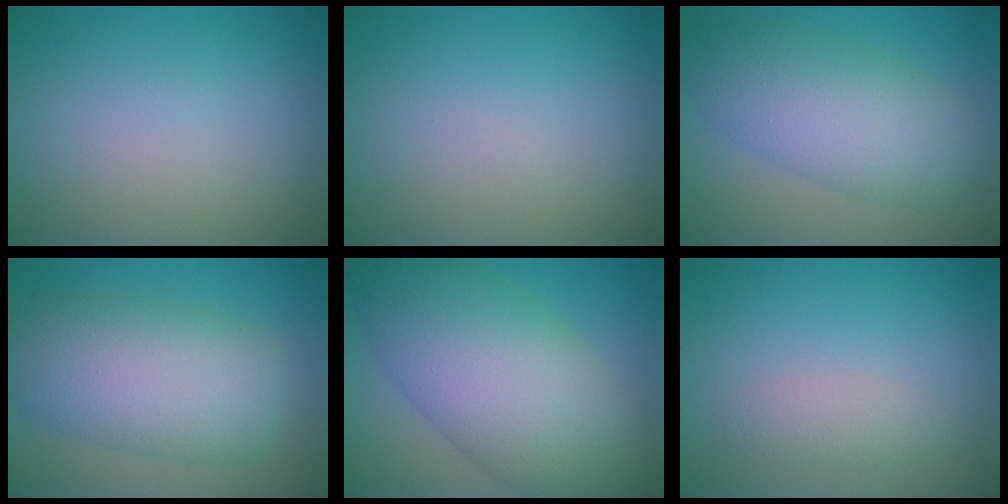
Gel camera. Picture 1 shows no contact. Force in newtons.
{"total": 0.0}
{"total": 5.5, "press": 5.5, "slide": 0.3}
{"total": 9.1, "press": 9.1, "slide": 0.3}
{"total": 11.4, "press": 11.4, "slide": 0.1}
{"total": 1.5, "press": 1.5, "slide": 0.1}